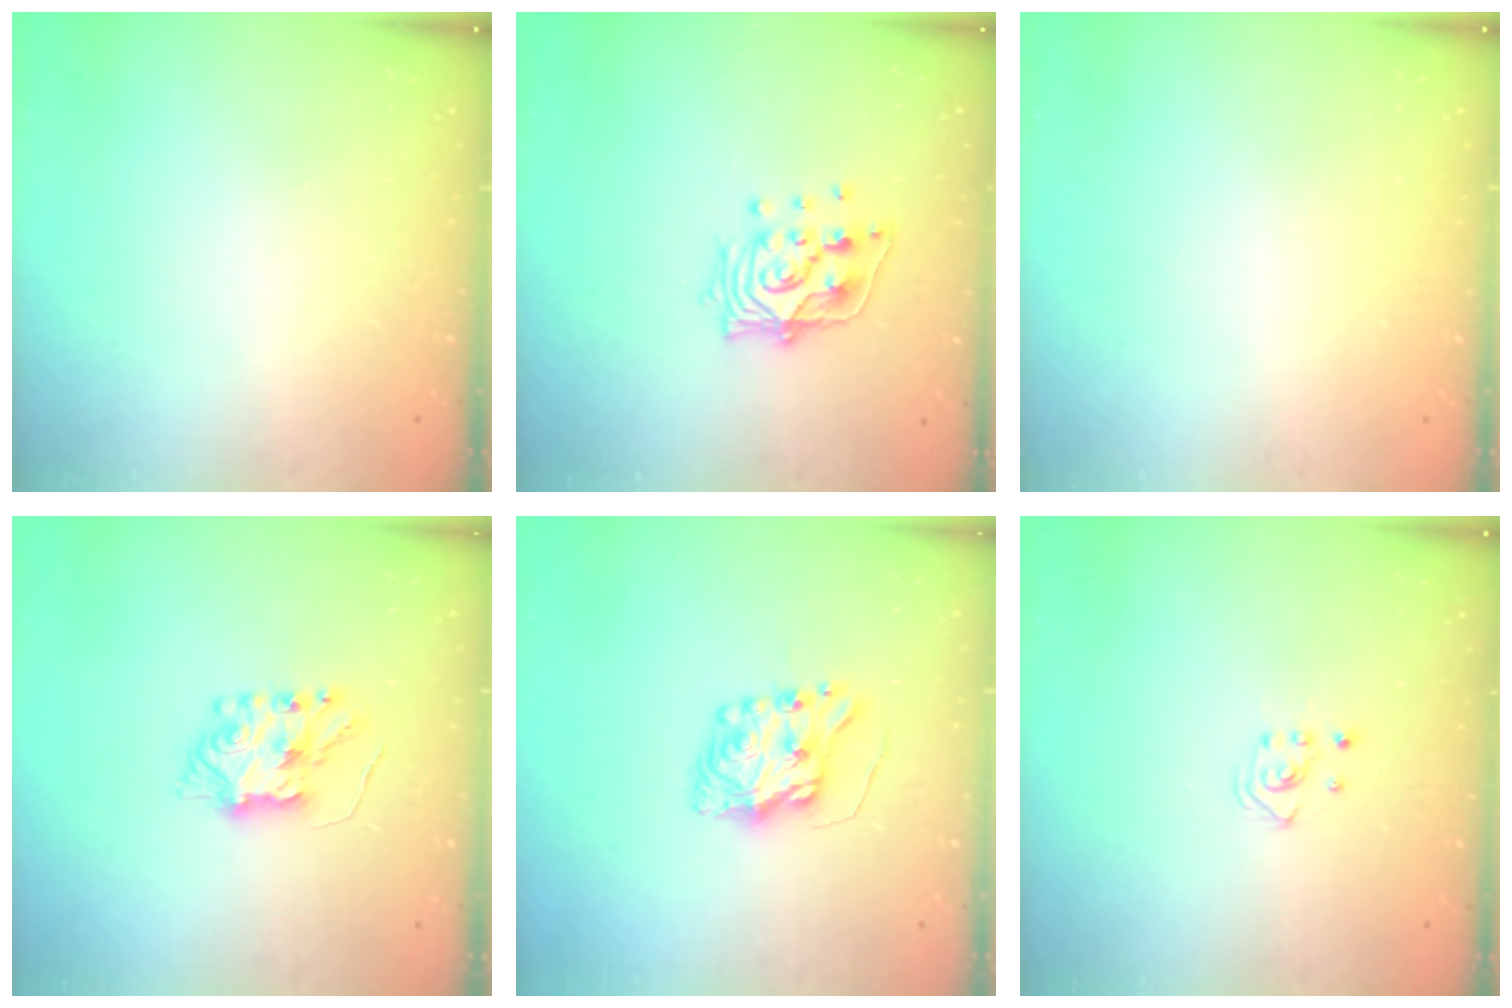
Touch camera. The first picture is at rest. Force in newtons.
{"total": 12.4, "press": 12.3, "slide": 1.1}
{"total": 0.0}
{"total": 7.3, "press": 7.3, "slide": 0.5}
{"total": 8.8, "press": 8.8, "slide": 1.0}
{"total": 2.8, "press": 2.8, "slide": 0.3}